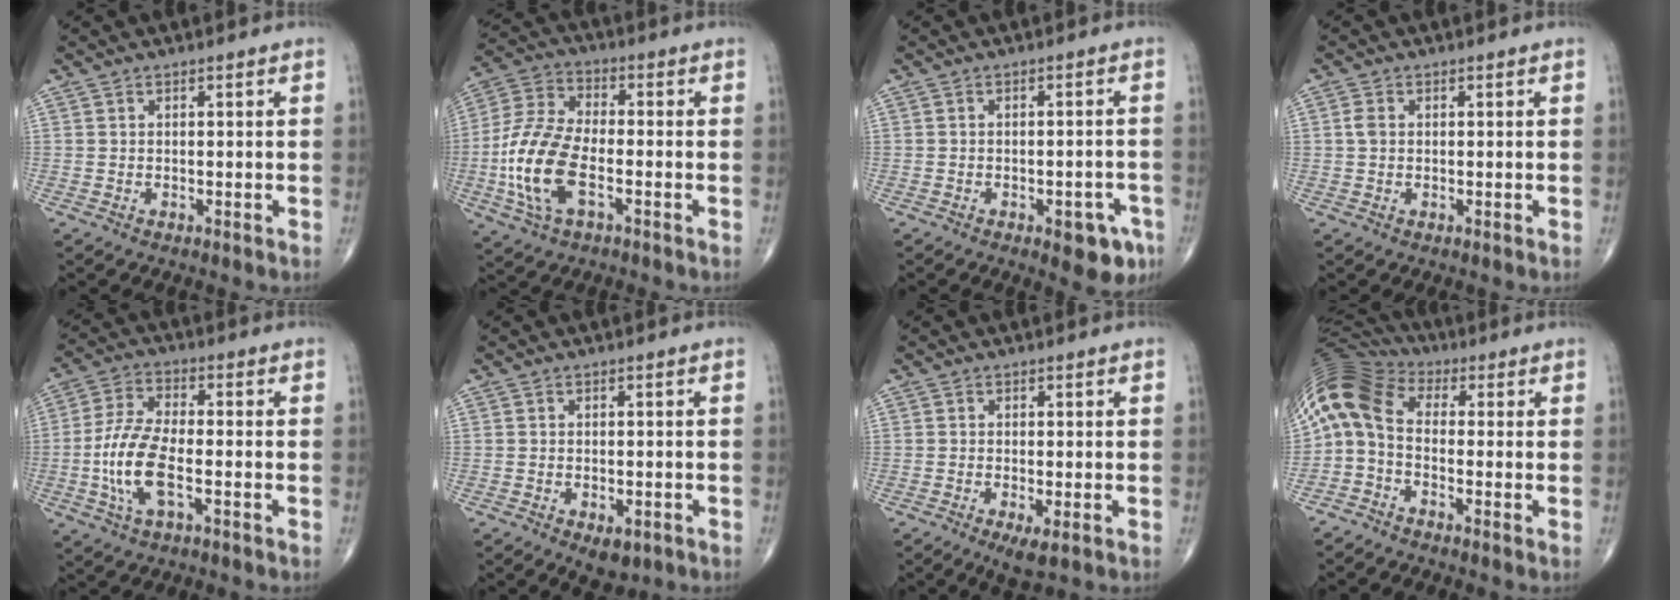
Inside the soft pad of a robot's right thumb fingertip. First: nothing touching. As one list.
[{"total": 14.6, "force": [-4.0, 7.1, 12.1], "torque": [-0.264, 0.017, -0.079]}, {"total": 6.7, "force": [-3.4, 3.0, 5.0], "torque": [-0.040, 0.017, -0.035]}, {"total": 1.8, "force": [0.1, 1.3, 1.2], "torque": [-0.025, 0.003, 0.002]}, {"total": 11.0, "force": [-2.8, 4.3, 9.8], "torque": [-0.213, 0.014, -0.057]}, {"total": 4.1, "force": [-1.9, 2.1, 2.9], "torque": [-0.038, 0.004, -0.019]}, {"total": 3.5, "force": [-1.4, 0.9, 3.1], "torque": [-0.057, -0.011, -0.026]}, {"total": 10.5, "force": [-0.9, 6.5, 8.2], "torque": [-0.168, 0.045, -0.039]}]